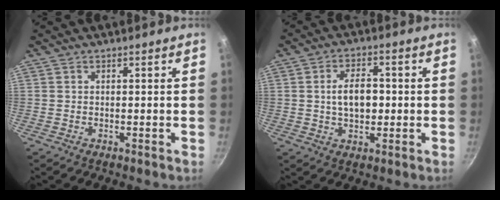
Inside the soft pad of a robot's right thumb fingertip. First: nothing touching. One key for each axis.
{"total": 7.3, "fx": 0.1, "fy": 4.3, "fz": 5.9, "tx": -0.079, "ty": 0.009, "tz": 0.001}